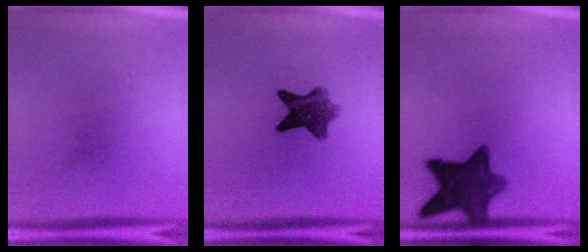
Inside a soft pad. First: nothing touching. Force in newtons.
{"total": 7.9}
{"total": 10.5}